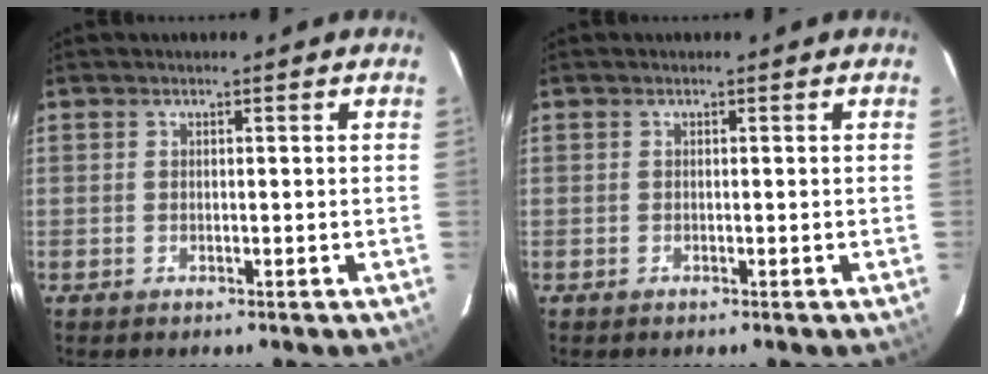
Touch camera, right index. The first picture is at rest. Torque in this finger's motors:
{"motor_torque": [0.00, -0.02, 0.04, 0.00]}